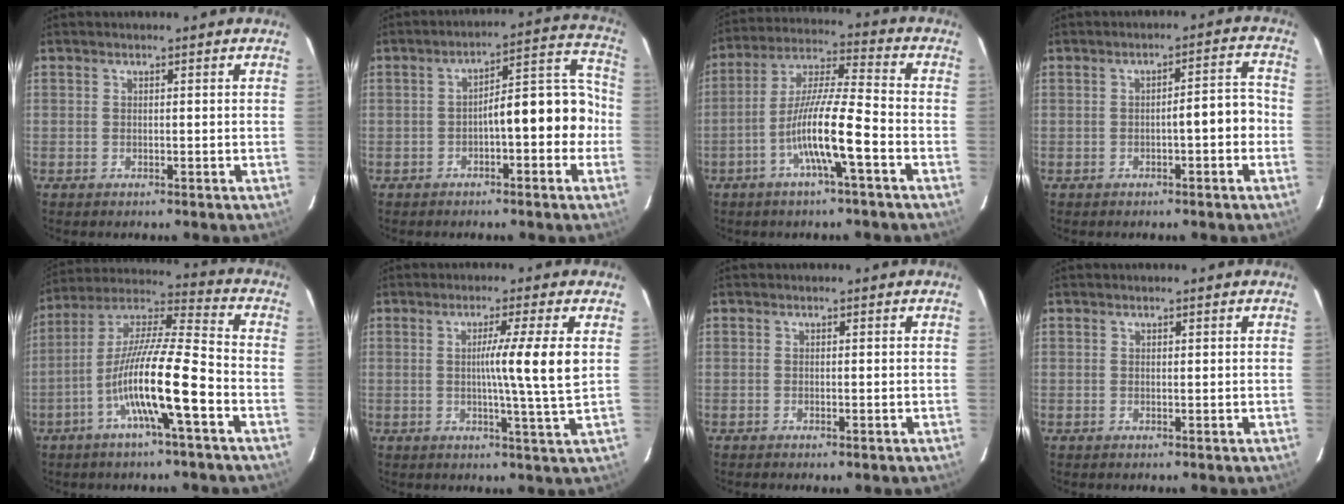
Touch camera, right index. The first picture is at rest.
{"total": 10.6, "force": [-2.1, 3.0, 10.0], "torque": [-0.127, 0.051, -0.026]}
{"total": 11.5, "force": [-4.3, 0.2, 10.7], "torque": [-0.205, 0.005, -0.084]}
{"total": 4.7, "force": [-1.3, 0.9, 4.4], "torque": [-0.056, 0.022, -0.016]}
{"total": 14.8, "force": [-5.4, 0.6, 13.7], "torque": [-0.260, 0.008, -0.104]}
{"total": 7.7, "force": [1.1, -1.9, 7.4], "torque": [-0.116, -0.012, 0.019]}
{"total": 0.7, "force": [-0.4, 0.0, 0.5], "torque": [-0.013, -0.003, -0.005]}
{"total": 0.0}